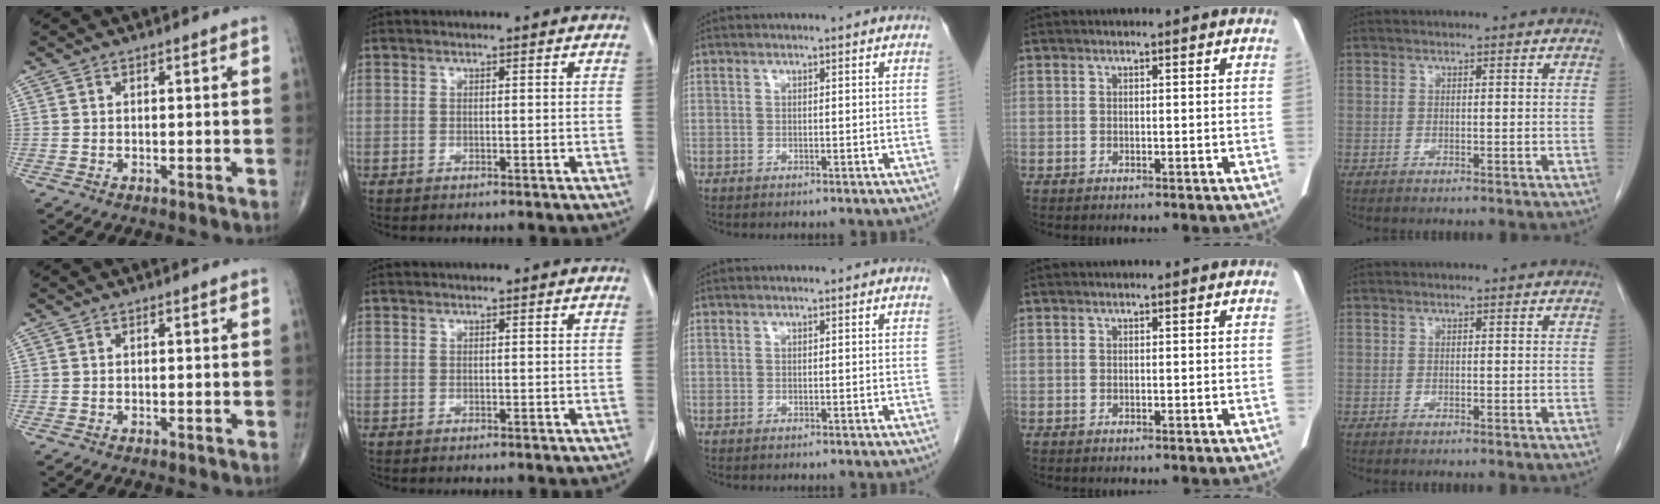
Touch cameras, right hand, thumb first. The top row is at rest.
{}